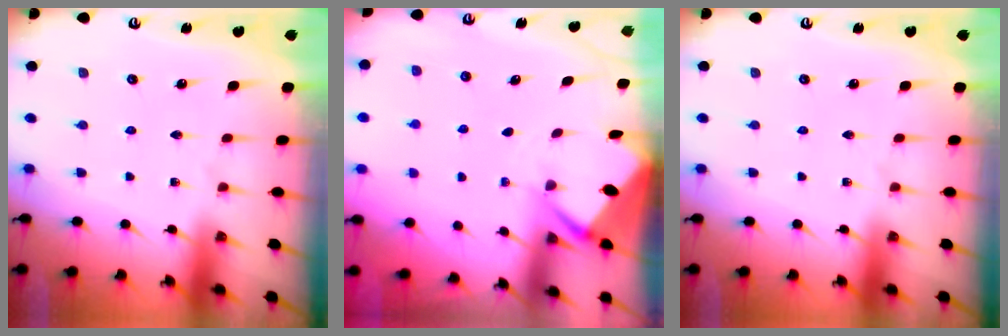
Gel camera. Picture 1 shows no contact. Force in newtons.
{"total": 2.5, "press": 2.5, "slide": 0.3}
{"total": 0.0}